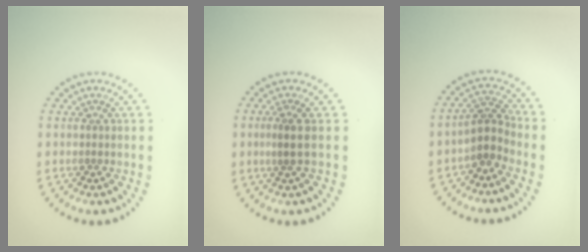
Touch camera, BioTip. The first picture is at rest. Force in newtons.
{"total": 1.8, "press": 1.4, "slide": 1.1}
{"total": 2.5, "press": 1.9, "slide": 1.7}